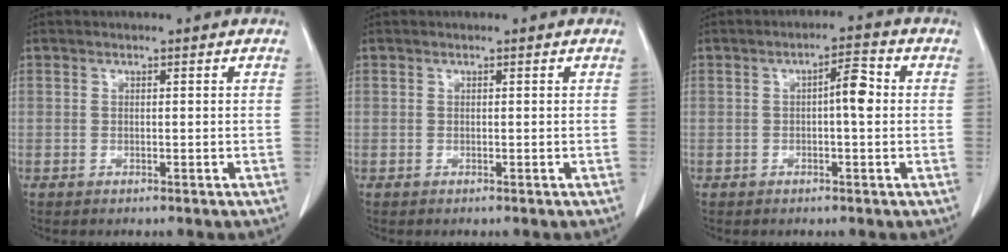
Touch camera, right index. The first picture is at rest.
{"total": 0.0}
{"total": 4.1, "force": [0.2, 0.8, 4.0], "torque": [-0.061, 0.010, -0.002]}